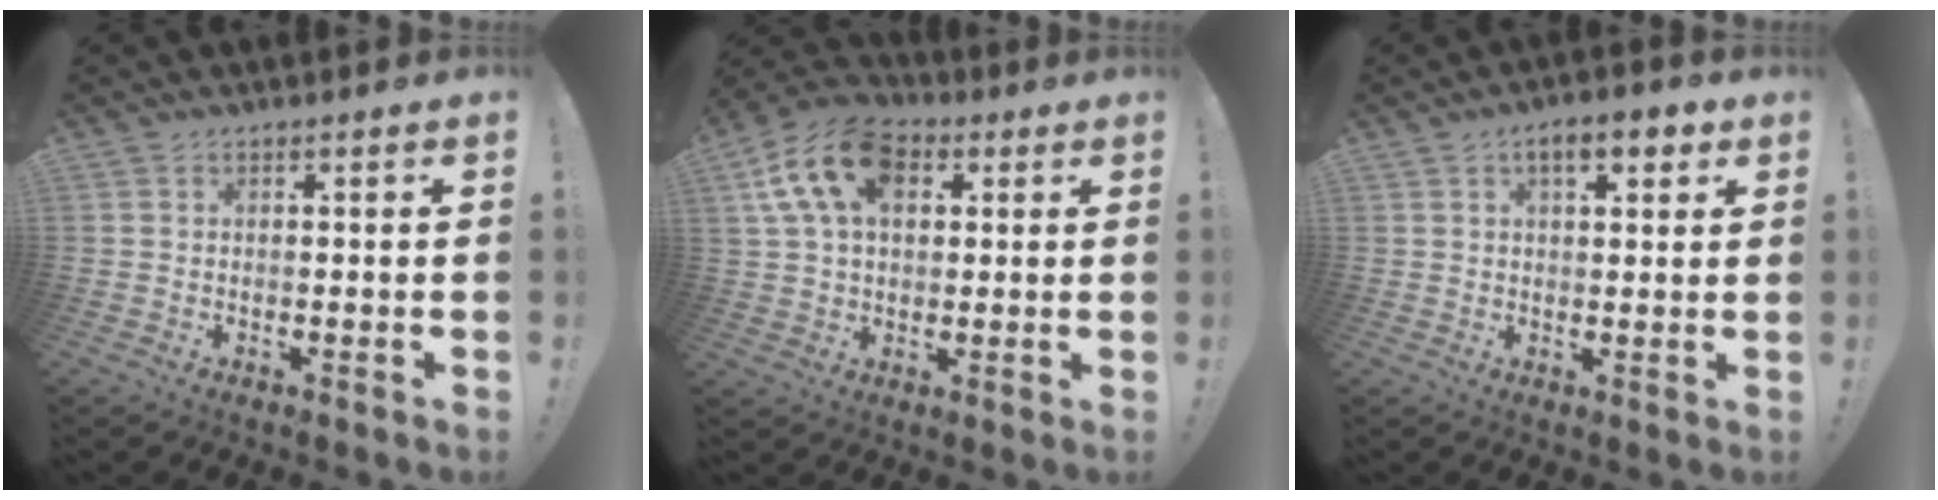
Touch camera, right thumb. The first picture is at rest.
{"total": 16.0, "force": [5.7, 10.5, 10.6], "torque": [-0.197, -0.005, 0.107]}
{"total": 6.6, "force": [3.2, 2.6, 5.1], "torque": [-0.063, -0.006, 0.050]}